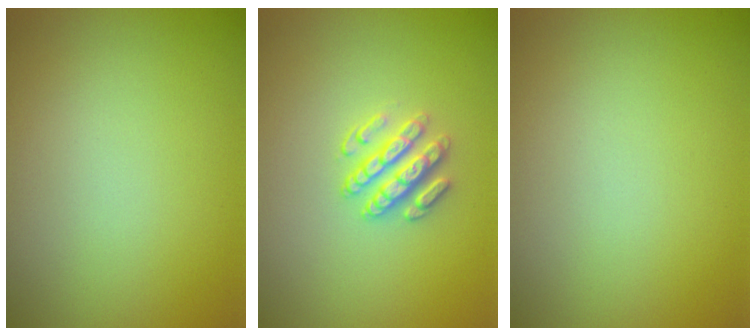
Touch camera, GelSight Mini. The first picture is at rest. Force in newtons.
{"total": 2.7, "press": 2.5, "slide": 1.2}
{"total": 0.0}